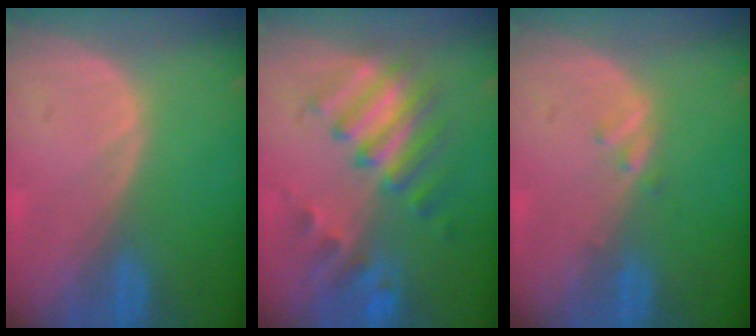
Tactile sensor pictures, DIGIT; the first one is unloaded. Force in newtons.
{"total": 8.1, "press": 7.7, "slide": 2.7}
{"total": 1.1, "press": 1.1, "slide": 0.1}